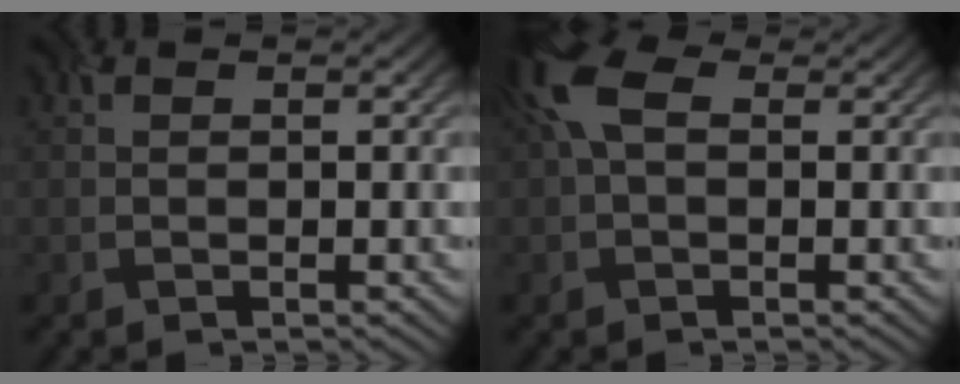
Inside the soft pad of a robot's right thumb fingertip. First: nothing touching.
{"total": 5.4, "force": [1.3, 3.2, 4.2], "torque": [-0.106, 0.012, 0.011]}